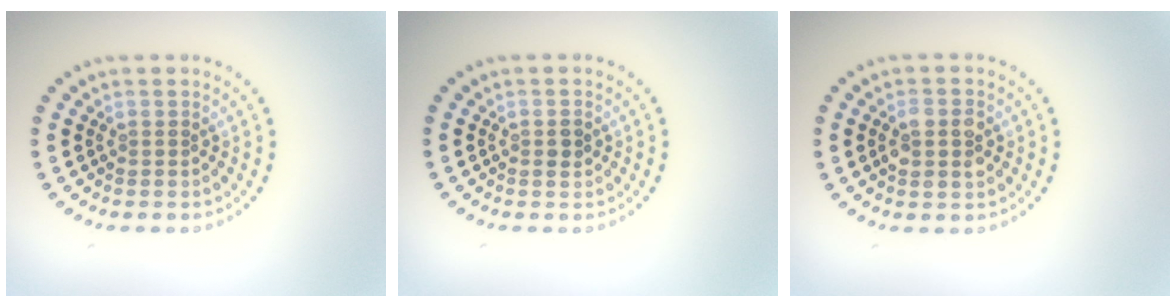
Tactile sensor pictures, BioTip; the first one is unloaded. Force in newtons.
{"total": 1.0, "press": 1.0, "slide": 0.0}
{"total": 2.7, "press": 2.7, "slide": 0.2}